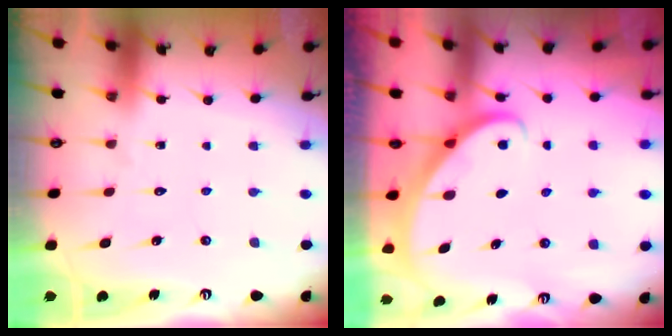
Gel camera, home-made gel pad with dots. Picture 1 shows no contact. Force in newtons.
{"total": 2.9, "press": 2.9, "slide": 0.2}